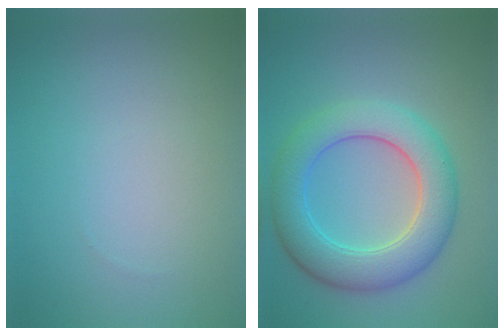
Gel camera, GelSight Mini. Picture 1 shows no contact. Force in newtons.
{"total": 6.7, "press": 6.7, "slide": 0.3}